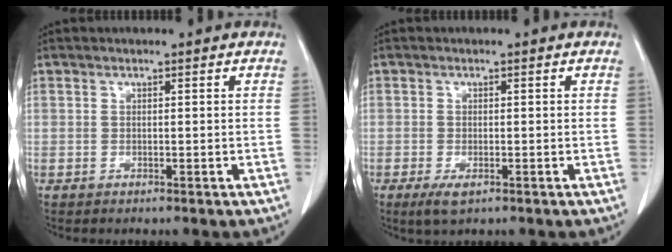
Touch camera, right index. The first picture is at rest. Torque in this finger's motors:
{"motor_torque": [0.25, -0.22, 0.02, 0.05]}